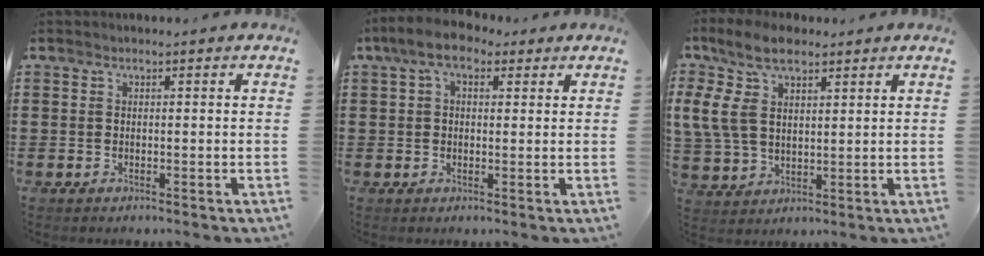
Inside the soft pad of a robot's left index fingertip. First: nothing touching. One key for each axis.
{"total": 6.0, "fx": 3.6, "fy": 2.8, "fz": 3.8, "tx": -0.086, "ty": 0.008, "tz": 0.066}
{"total": 10.1, "fx": 5.2, "fy": 5.4, "fz": 6.6, "tx": -0.155, "ty": 0.009, "tz": 0.096}